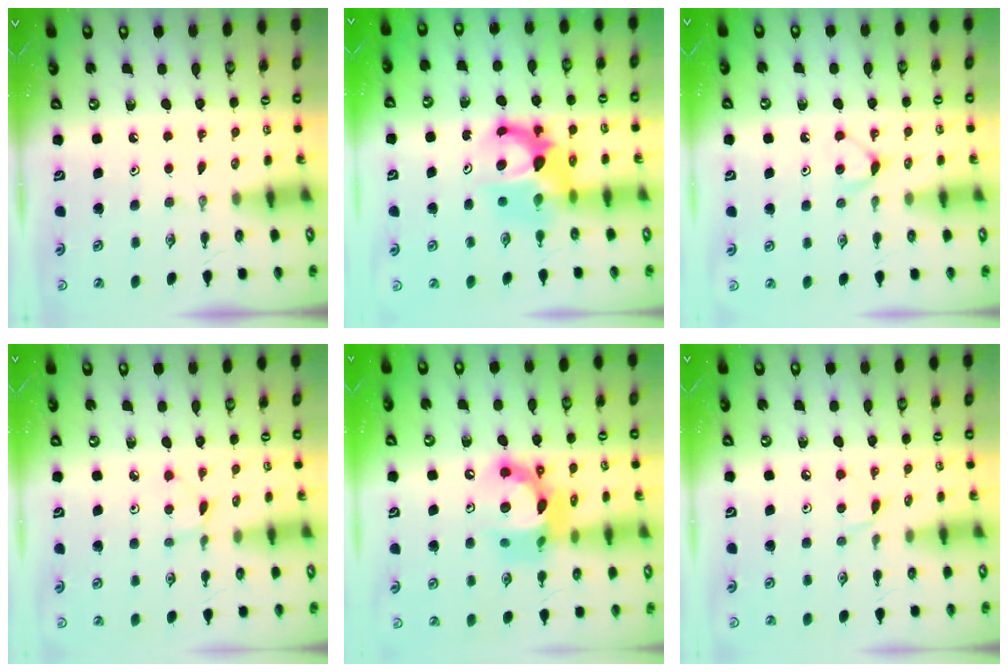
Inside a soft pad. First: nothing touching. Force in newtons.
{"total": 8.3, "press": 8.2, "slide": 0.5}
{"total": 4.6, "press": 4.5, "slide": 0.5}
{"total": 2.5, "press": 2.5, "slide": 0.3}
{"total": 15.0, "press": 15.0, "slide": 0.8}
{"total": 5.1, "press": 5.1, "slide": 0.5}